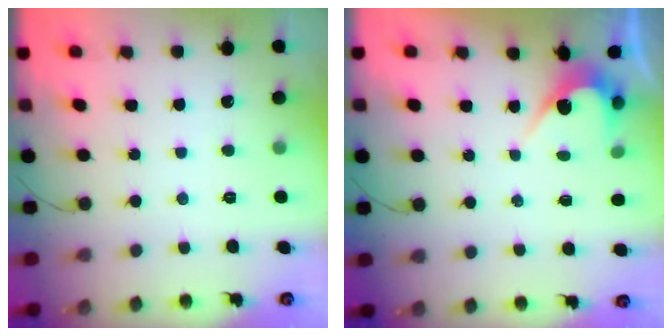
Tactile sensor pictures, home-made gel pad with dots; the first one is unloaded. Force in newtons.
{"total": 2.8, "press": 2.8, "slide": 0.1}